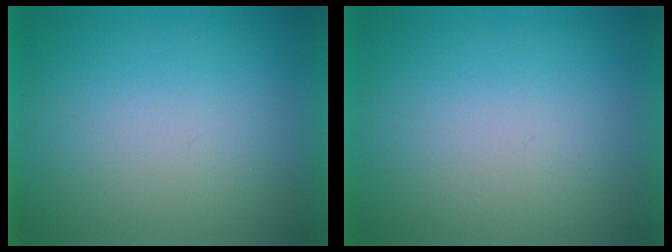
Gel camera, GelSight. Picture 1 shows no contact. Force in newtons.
{"total": 1.2}